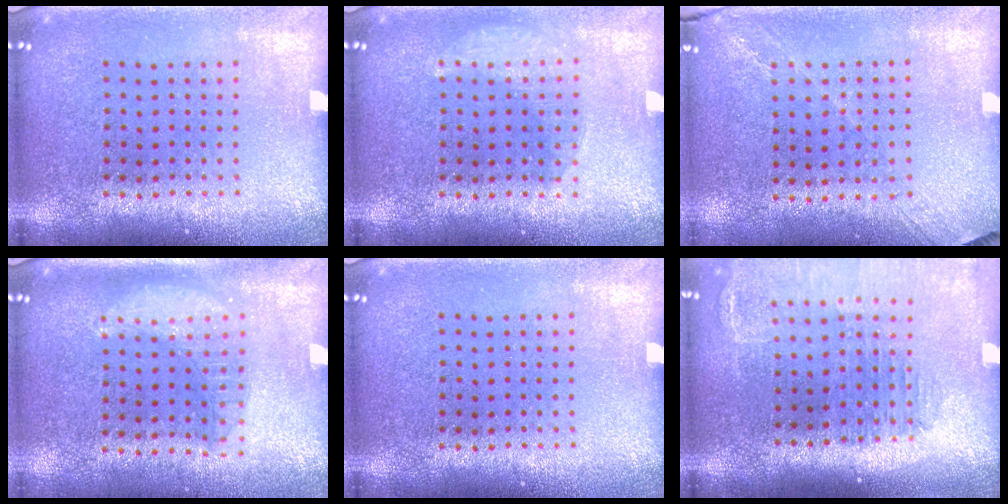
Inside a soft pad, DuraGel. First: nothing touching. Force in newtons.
{"total": 1.7, "press": 1.7, "slide": 0.4}
{"total": 1.3, "press": 1.0, "slide": 0.8}
{"total": 1.6, "press": 1.4, "slide": 0.7}
{"total": 0.0}
{"total": 1.4, "press": 1.4, "slide": 0.1}